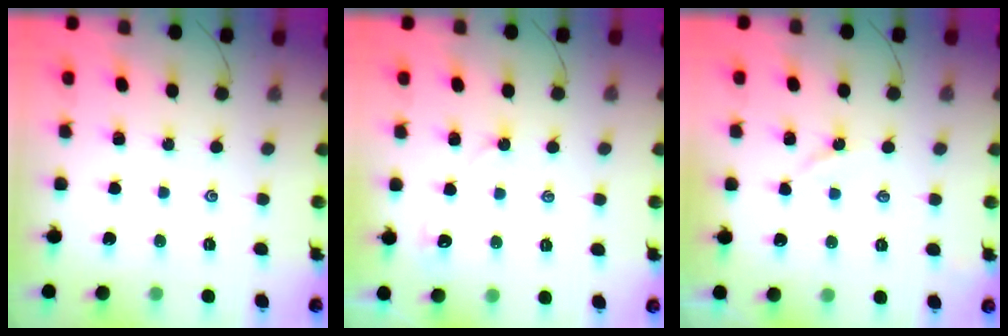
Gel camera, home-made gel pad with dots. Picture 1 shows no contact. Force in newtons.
{"total": 3.6, "press": 3.5, "slide": 0.6}
{"total": 2.5, "press": 2.5, "slide": 0.3}